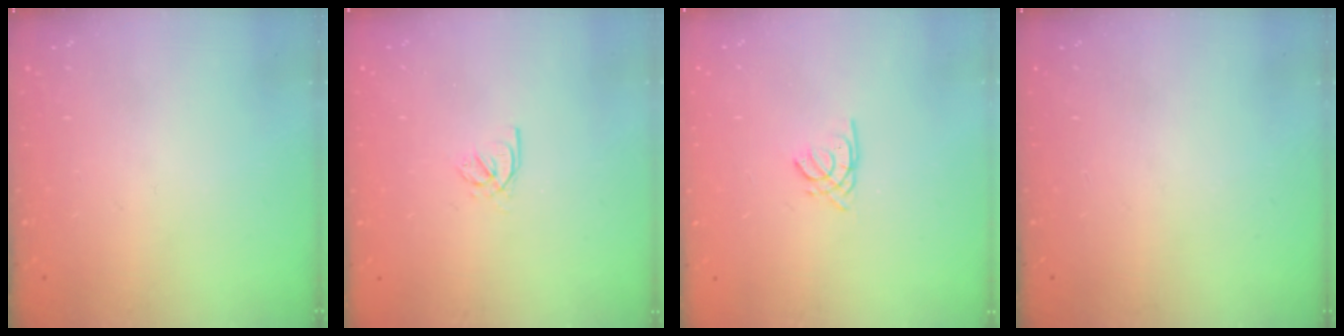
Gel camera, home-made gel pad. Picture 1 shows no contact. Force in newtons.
{"total": 2.0, "press": 2.0, "slide": 0.4}
{"total": 1.5, "press": 1.5, "slide": 0.1}
{"total": 0.0}